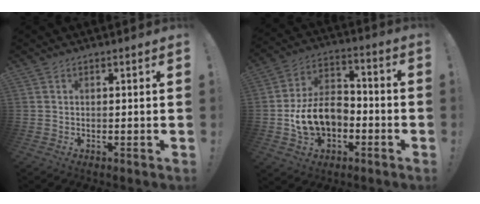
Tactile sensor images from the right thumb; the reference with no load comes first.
{"total": 14.7, "force": [-3.3, 11.1, 9.2], "torque": [-0.158, 0.022, -0.056]}